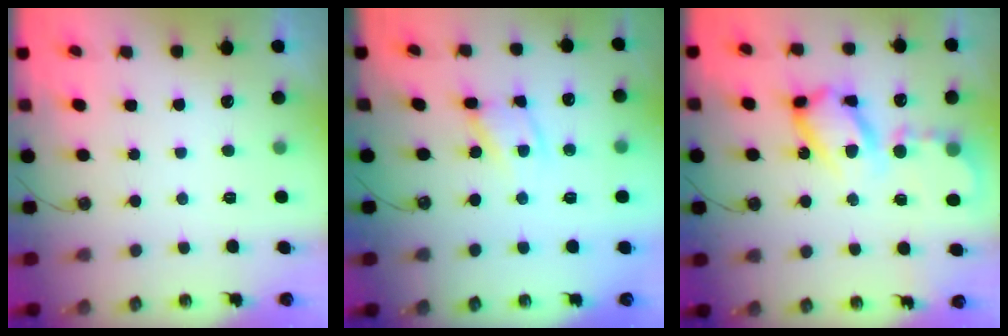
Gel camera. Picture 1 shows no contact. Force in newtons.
{"total": 8.2, "press": 8.1, "slide": 0.5}
{"total": 14.4, "press": 14.4, "slide": 0.4}